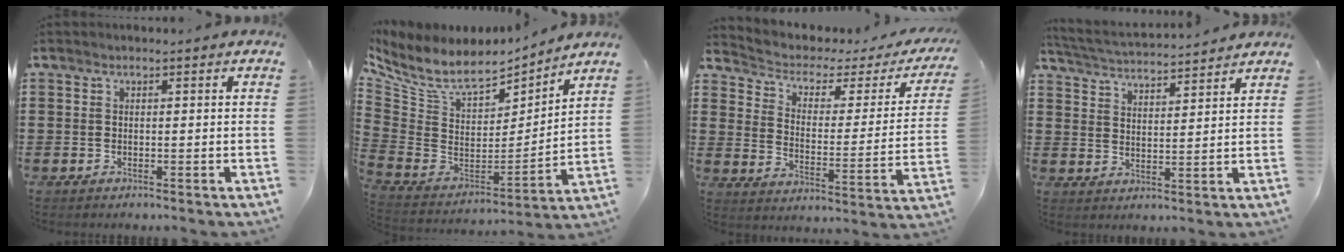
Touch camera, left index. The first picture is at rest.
{"total": 8.0, "force": [6.5, 2.8, 3.7], "torque": [-0.104, -0.045, 0.116]}
{"total": 2.8, "force": [1.4, 1.8, 1.6], "torque": [-0.048, -0.015, 0.013]}
{"total": 3.5, "force": [3.5, -0.3, 0.4], "torque": [-0.027, -0.026, 0.057]}